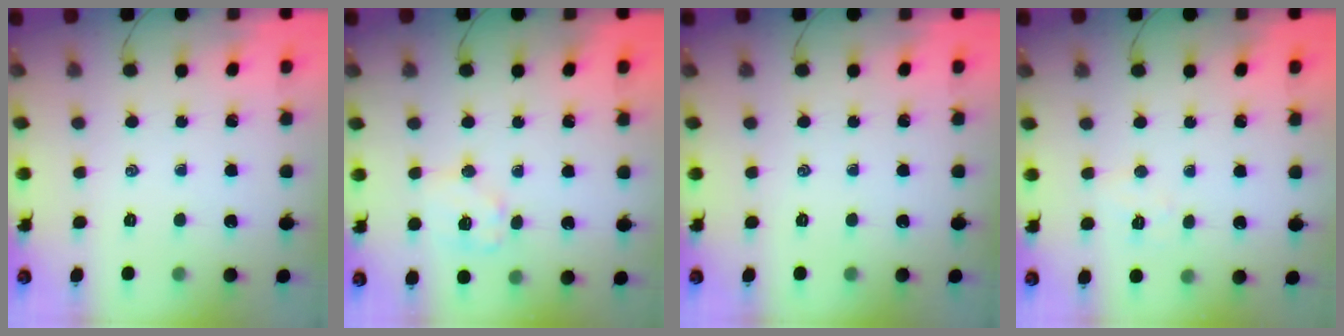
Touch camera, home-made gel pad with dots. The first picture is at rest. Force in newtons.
{"total": 8.1, "press": 8.0, "slide": 1.0}
{"total": 0.0}
{"total": 4.8, "press": 4.7, "slide": 1.0}